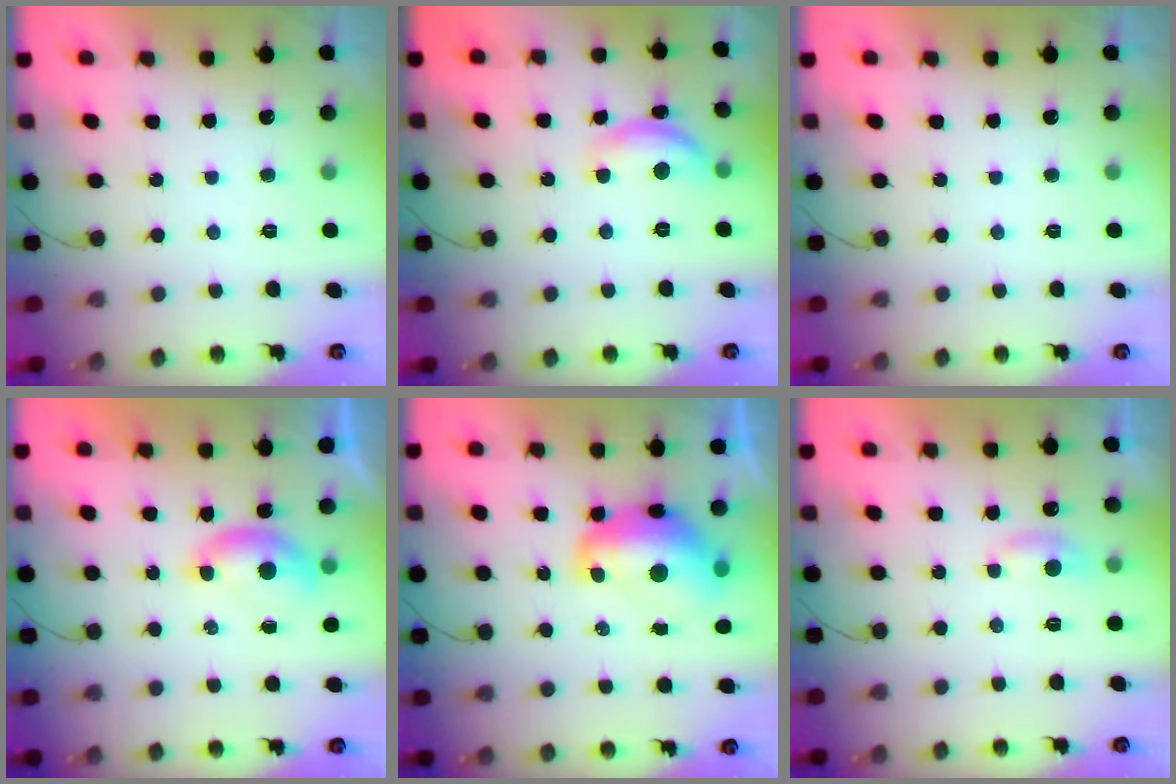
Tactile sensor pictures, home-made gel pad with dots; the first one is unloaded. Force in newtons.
{"total": 11.0, "press": 11.0, "slide": 0.4}
{"total": 0.0}
{"total": 5.9, "press": 5.8, "slide": 0.8}
{"total": 13.6, "press": 13.5, "slide": 1.5}
{"total": 4.9, "press": 4.9, "slide": 0.5}